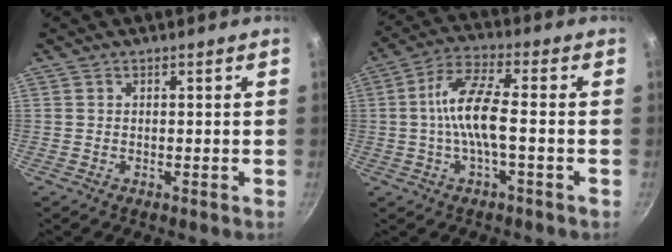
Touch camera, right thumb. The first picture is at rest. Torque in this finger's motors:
{"motor_torque": [1.03, 1.27, 1.60, -0.48, 0.30]}